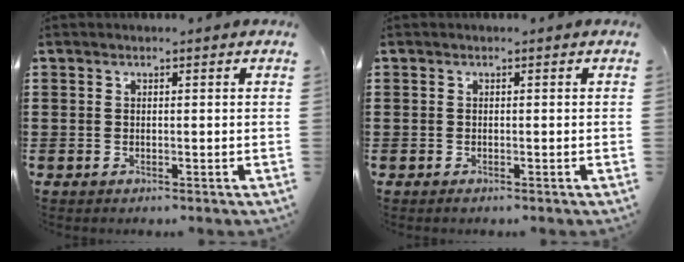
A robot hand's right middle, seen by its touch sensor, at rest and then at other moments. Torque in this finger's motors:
{"motor_torque": [0.64, 0.32, 0.04, 0.01]}